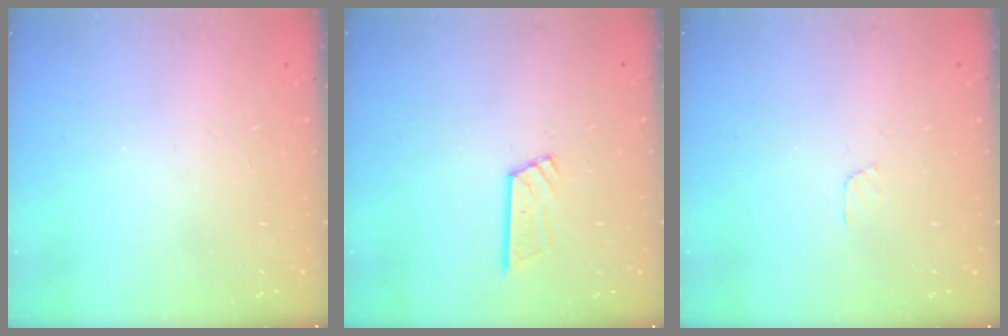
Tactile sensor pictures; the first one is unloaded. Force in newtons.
{"total": 8.2, "press": 8.2, "slide": 0.6}
{"total": 4.0, "press": 4.0, "slide": 0.5}